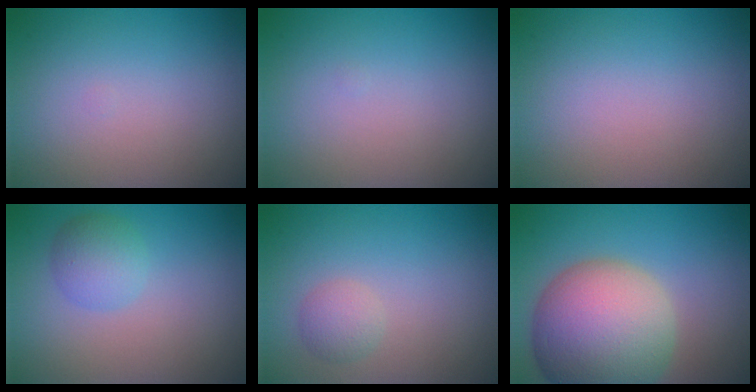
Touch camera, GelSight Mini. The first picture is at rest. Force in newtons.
{"total": 0.0}
{"total": 0.0}
{"total": 2.5, "press": 2.5, "slide": 0.2}
{"total": 1.6, "press": 1.6, "slide": 0.1}
{"total": 12.5, "press": 12.4, "slide": 0.9}